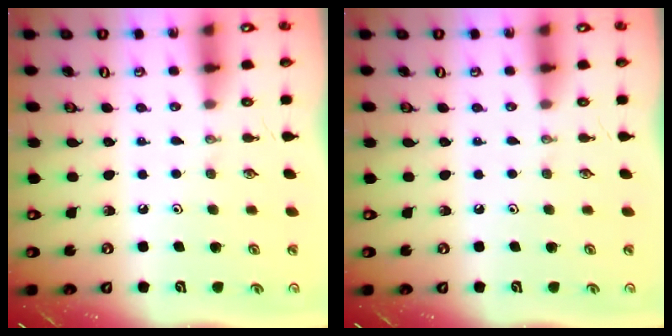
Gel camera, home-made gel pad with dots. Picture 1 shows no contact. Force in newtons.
{"total": 0.0}